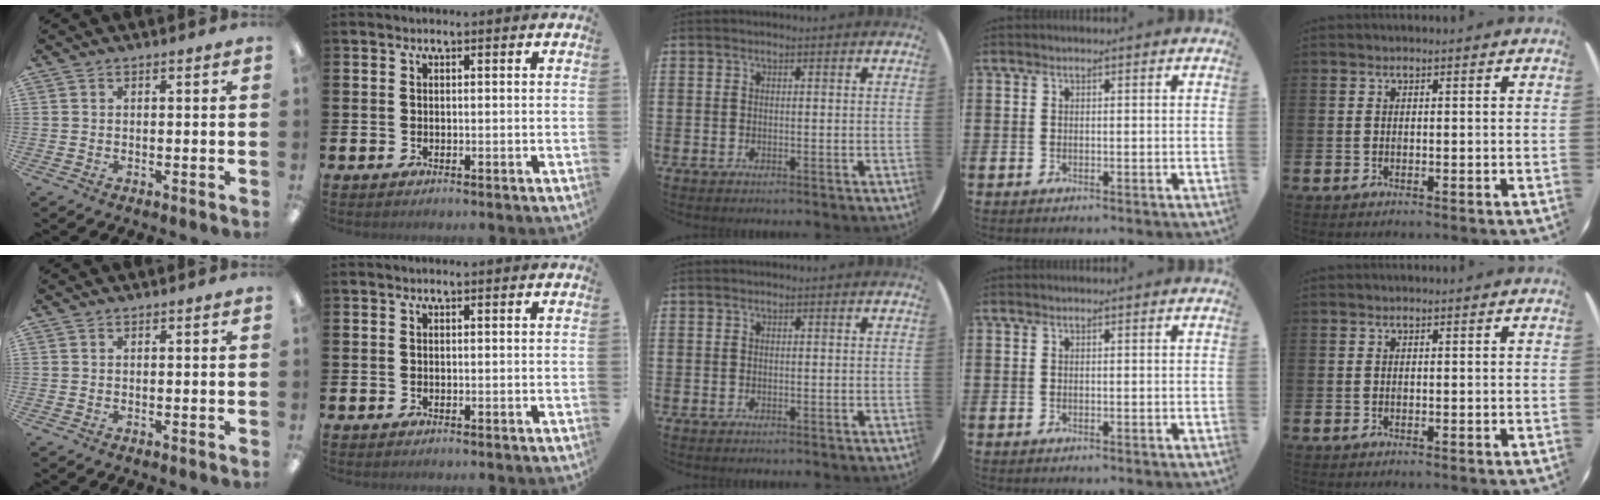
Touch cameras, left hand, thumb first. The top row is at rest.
{}